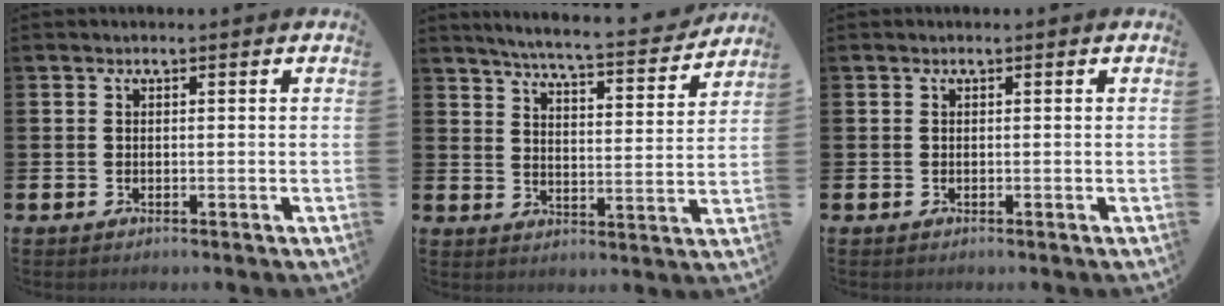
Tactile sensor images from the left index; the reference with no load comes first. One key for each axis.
{"total": 6.2, "fx": 5.9, "fy": 0.0, "fz": 1.9, "tx": -0.054, "ty": -0.046, "tz": 0.098}
{"total": 0.0}